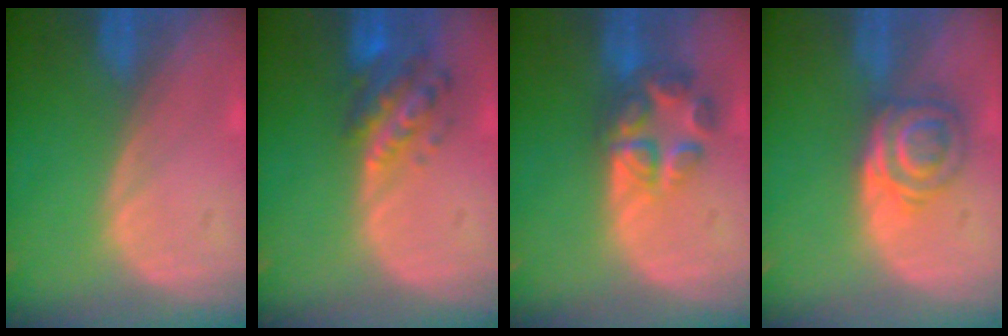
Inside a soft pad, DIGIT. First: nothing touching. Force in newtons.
{"total": 6.1, "press": 5.9, "slide": 1.7}
{"total": 7.0, "press": 6.0, "slide": 3.8}
{"total": 5.9, "press": 5.5, "slide": 2.2}